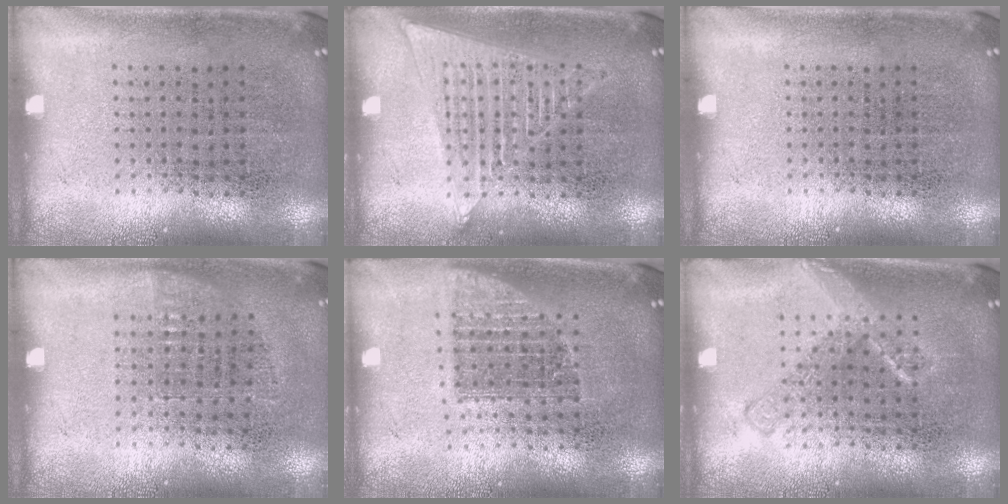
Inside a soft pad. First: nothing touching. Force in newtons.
{"total": 1.4, "press": 1.4, "slide": 0.1}
{"total": 0.0}
{"total": 0.7, "press": 0.7, "slide": 0.4}
{"total": 1.3, "press": 1.1, "slide": 0.8}
{"total": 1.5, "press": 1.5, "slide": 0.2}